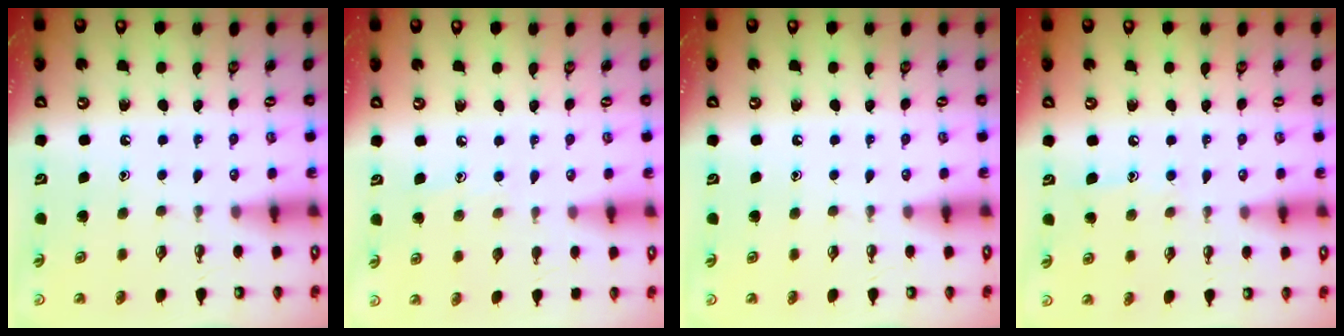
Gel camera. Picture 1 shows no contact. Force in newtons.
{"total": 5.4, "press": 5.4, "slide": 0.5}
{"total": 0.0}
{"total": 5.9, "press": 5.8, "slide": 0.7}